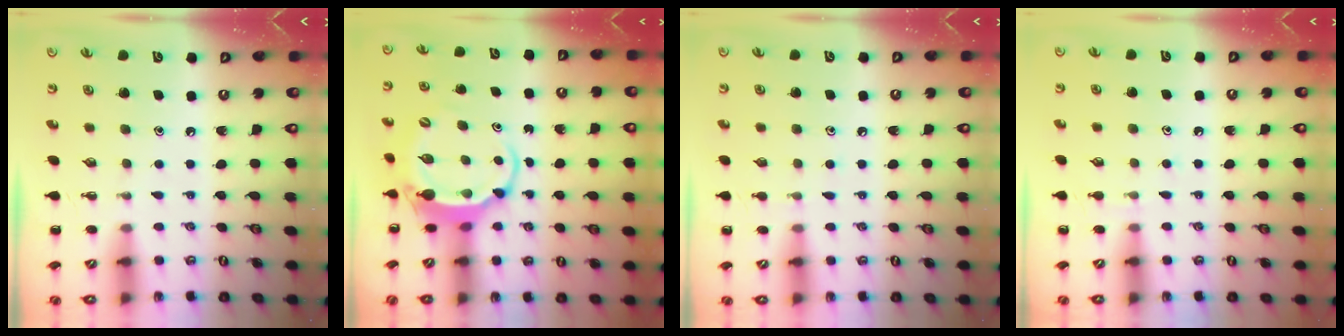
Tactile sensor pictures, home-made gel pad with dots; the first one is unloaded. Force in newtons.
{"total": 5.9, "press": 5.8, "slide": 1.2}
{"total": 4.0, "press": 3.7, "slide": 1.5}
{"total": 5.9, "press": 5.6, "slide": 1.9}